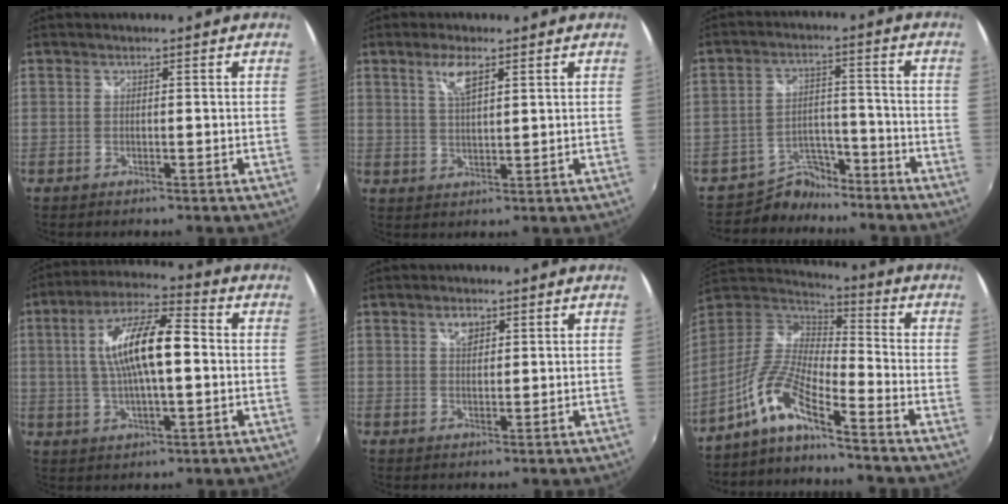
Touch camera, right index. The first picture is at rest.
{"total": 4.7, "force": [2.6, 1.4, 3.7], "torque": [-0.069, 0.002, 0.049]}
{"total": 7.9, "force": [-7.0, 3.6, 0.1], "torque": [-0.013, 0.030, -0.114]}
{"total": 14.1, "force": [1.1, 4.2, 13.4], "torque": [-0.248, 0.015, 0.016]}
{"total": 2.7, "force": [1.4, 1.6, 1.6], "torque": [-0.024, 0.005, 0.024]}
{"total": 10.4, "force": [-7.4, 1.5, 7.2], "torque": [-0.159, 0.006, -0.154]}